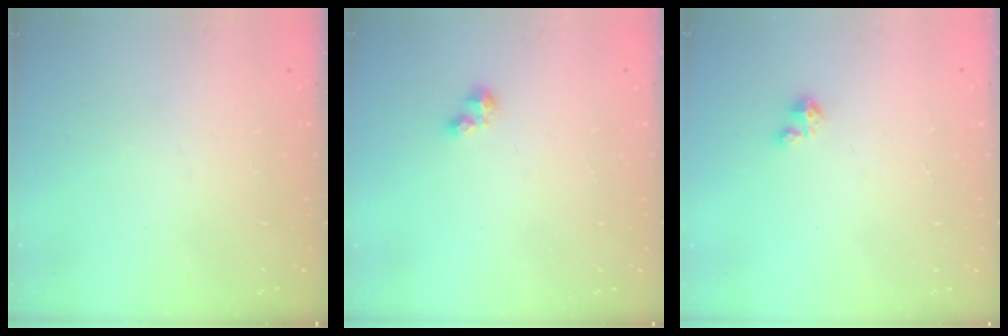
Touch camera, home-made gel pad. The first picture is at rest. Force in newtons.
{"total": 2.8, "press": 2.8, "slide": 0.4}
{"total": 2.0, "press": 2.0, "slide": 0.1}